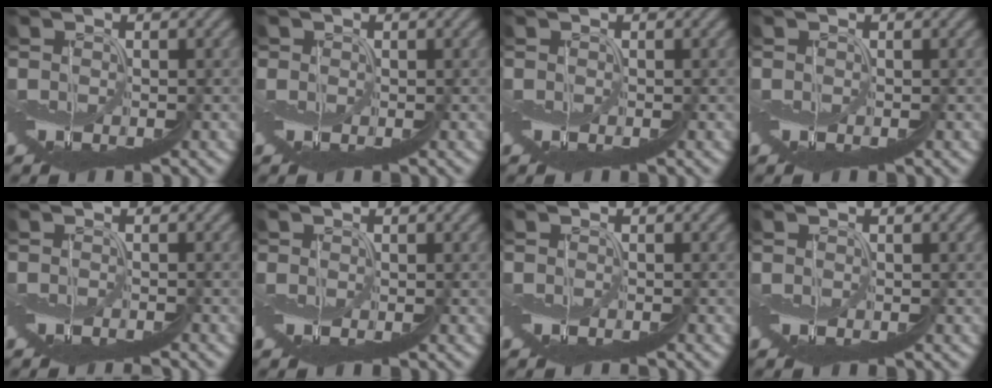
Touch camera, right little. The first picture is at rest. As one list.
[{"total": 1.0, "force": [0.8, 0.6, -0.1], "torque": [0.000, -0.005, 0.008]}, {"total": 0.0}, {"total": 0.0}, {"total": 1.8, "force": [-1.7, -0.2, 0.2], "torque": [0.003, 0.010, -0.030]}, {"total": 0.7, "force": [0.6, 0.3, -0.1], "torque": [-0.003, -0.006, 0.007]}, {"total": 0.9, "force": [-0.9, 0.1, 0.1], "torque": [0.005, 0.002, -0.016]}, {"total": 0.0}]